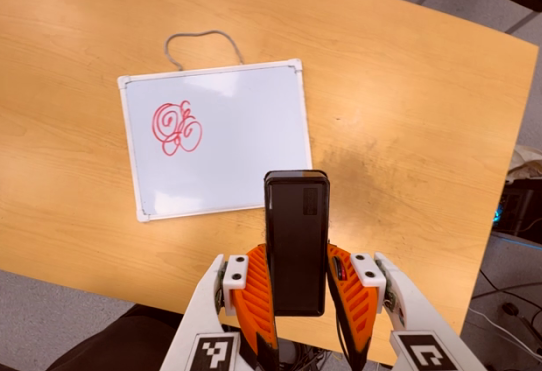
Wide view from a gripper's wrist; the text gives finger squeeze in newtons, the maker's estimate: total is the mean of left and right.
{"total": 4.8, "left": 3.5, "right": 6.2}